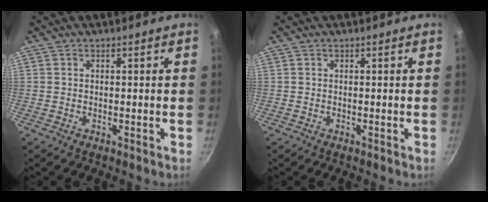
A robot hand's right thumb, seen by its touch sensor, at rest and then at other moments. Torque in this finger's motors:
{"motor_torque": [0.00, 0.00, -0.02, 0.01, 0.00]}